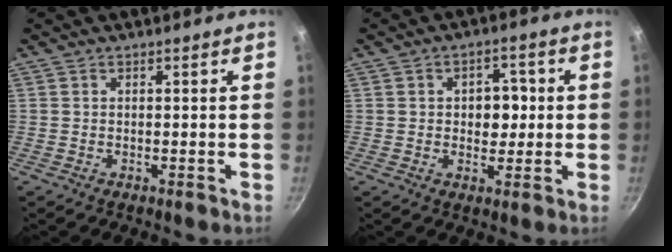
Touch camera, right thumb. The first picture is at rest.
{"total": 6.1, "force": [0.5, 4.4, 4.2], "torque": [-0.024, 0.003, 0.004]}